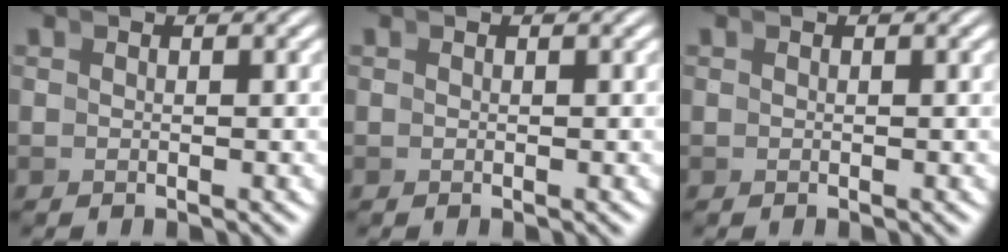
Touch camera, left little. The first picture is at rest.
{"total": 0.0}
{"total": 0.0}